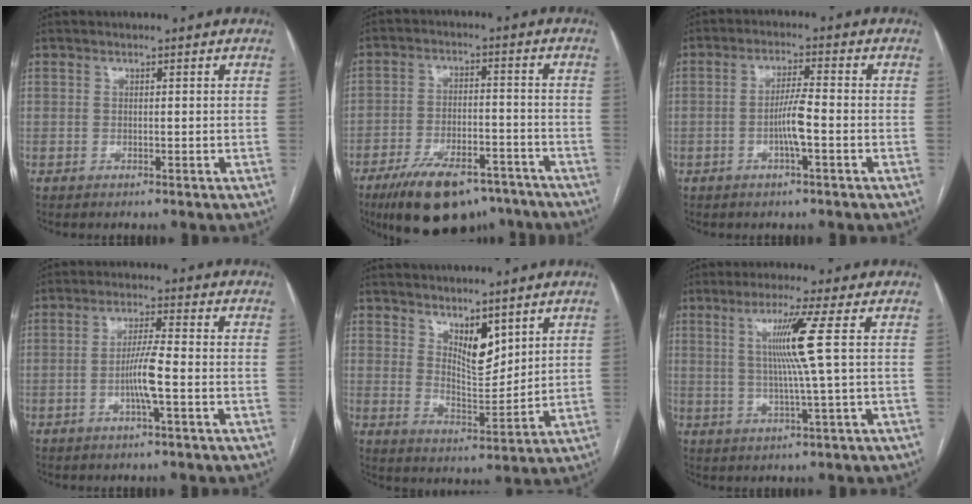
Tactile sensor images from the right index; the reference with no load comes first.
{"total": 15.9, "force": [-12.1, 5.8, 8.6], "torque": [-0.134, 0.007, -0.189]}
{"total": 4.6, "force": [-1.4, 0.1, 4.4], "torque": [-0.088, 0.003, -0.027]}
{"total": 5.4, "force": [-1.5, -0.1, 5.2], "torque": [-0.105, 0.000, -0.030]}
{"total": 6.1, "force": [3.9, 2.2, 4.1], "torque": [-0.075, -0.014, 0.076]}
{"total": 7.3, "force": [1.6, -2.2, 6.8], "torque": [-0.131, -0.003, 0.037]}